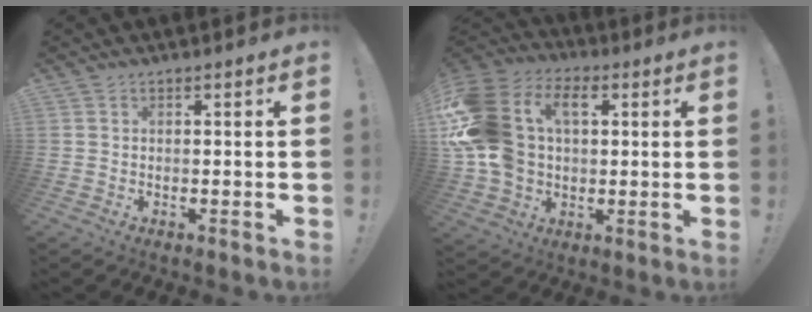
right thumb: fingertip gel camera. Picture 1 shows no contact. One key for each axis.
{"total": 21.7, "fx": 4.8, "fy": 16.0, "fz": 14.0, "tx": -0.292, "ty": -0.005, "tz": 0.091}